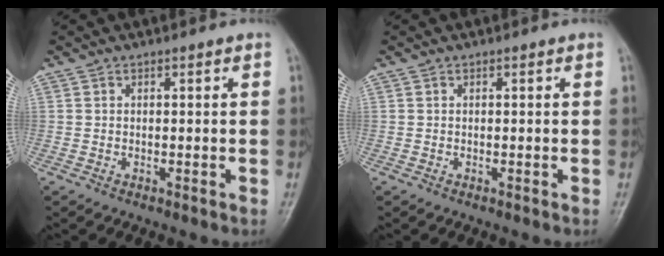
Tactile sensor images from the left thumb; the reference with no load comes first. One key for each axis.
{"total": 0.0}